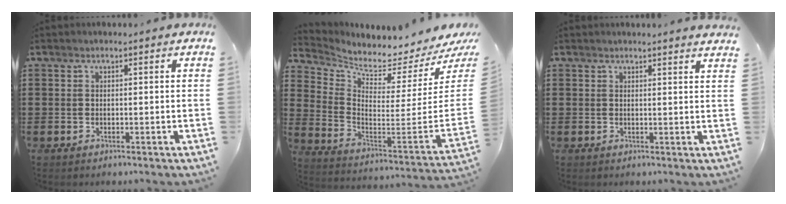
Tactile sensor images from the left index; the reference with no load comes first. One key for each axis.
{"total": 3.1, "fx": 2.7, "fy": 0.2, "fz": 1.4, "tx": -0.044, "ty": -0.060, "tz": 0.037}
{"total": 1.6, "fx": 1.6, "fy": -0.3, "fz": 0.2, "tx": 0.001, "ty": -0.006, "tz": 0.030}